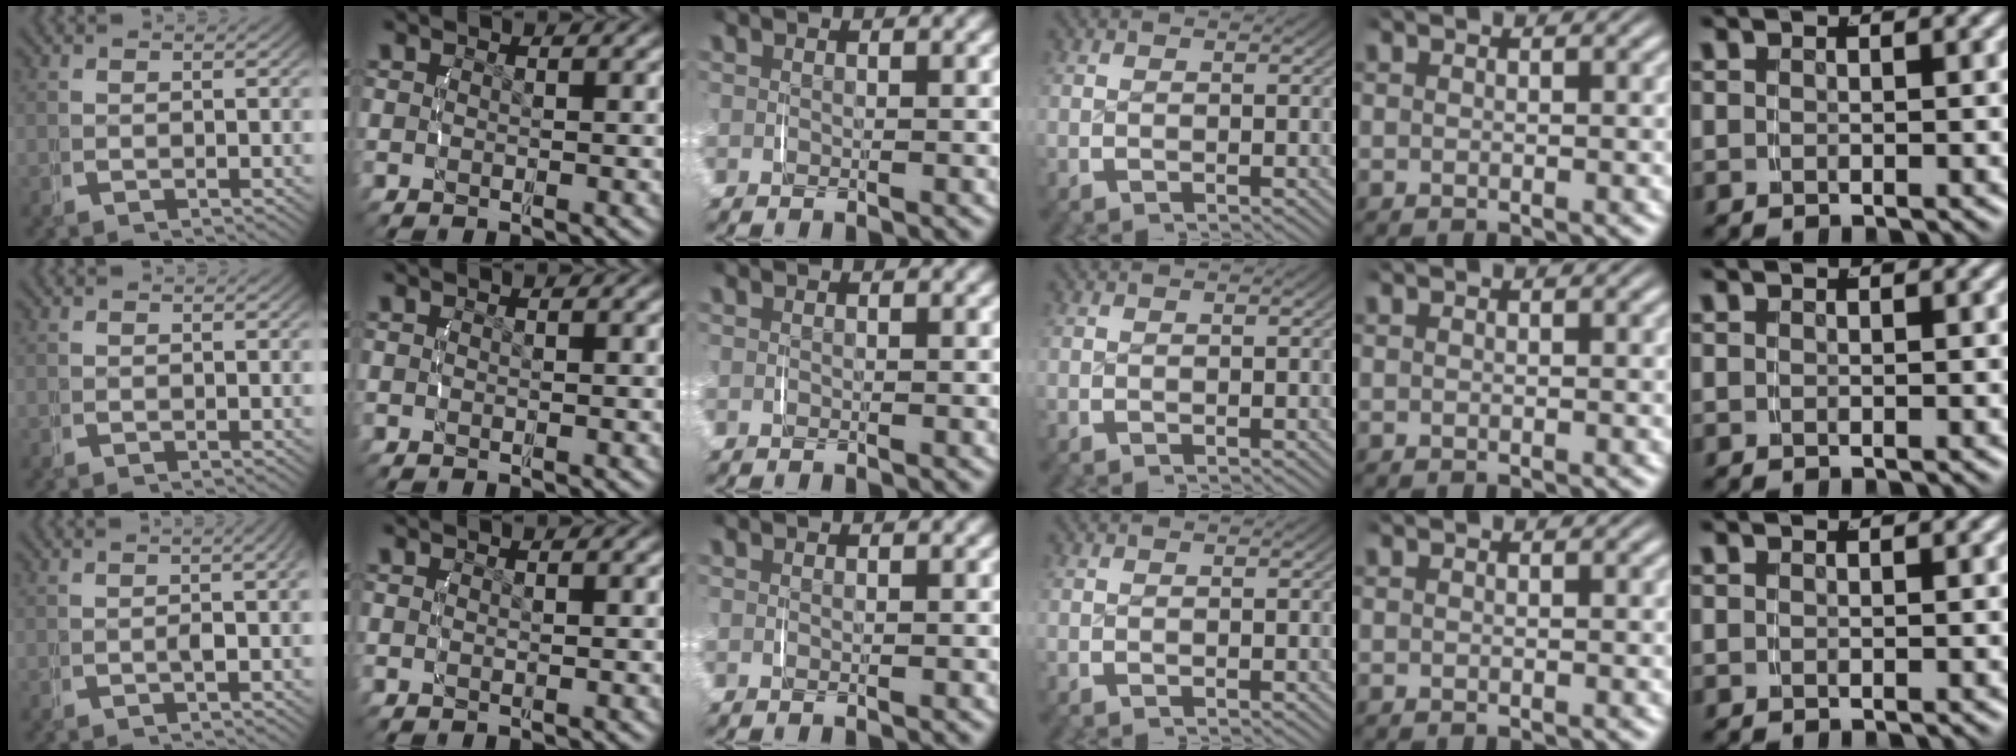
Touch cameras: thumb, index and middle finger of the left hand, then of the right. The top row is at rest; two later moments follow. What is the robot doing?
{"motion": "lift_and_place", "object": "jewelry box"}